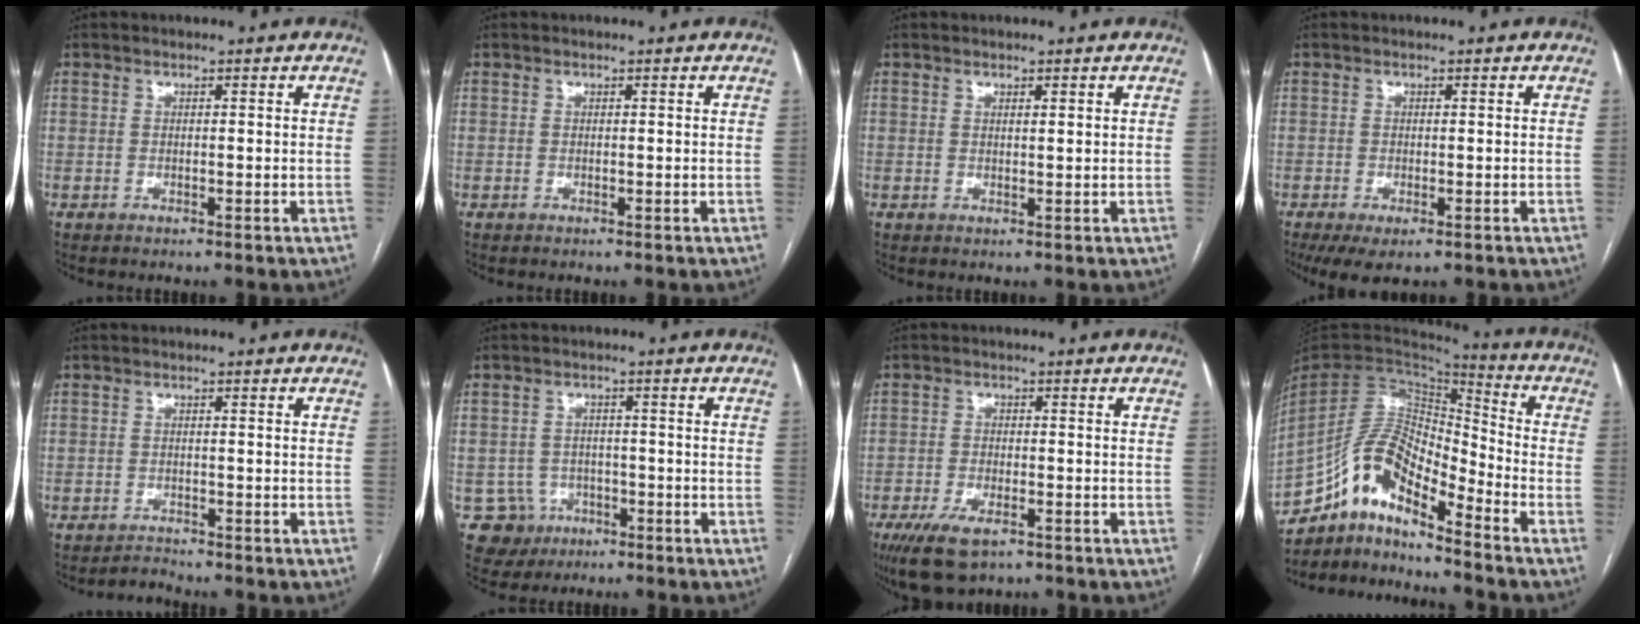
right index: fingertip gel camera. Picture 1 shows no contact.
{"total": 0.0}
{"total": 0.8, "force": [0.5, 0.0, 0.6], "torque": [-0.011, -0.002, 0.009]}
{"total": 4.7, "force": [-3.0, 1.7, 3.2], "torque": [-0.048, -0.011, -0.045]}
{"total": 1.5, "force": [-1.3, 0.0, -0.6], "torque": [0.014, -0.009, -0.021]}
{"total": 5.4, "force": [-2.2, 4.9, -0.1], "torque": [0.007, 0.012, -0.030]}
{"total": 7.3, "force": [-4.6, 2.9, 4.8], "torque": [-0.090, -0.012, -0.076]}
{"total": 13.6, "force": [-10.0, 3.7, 8.4], "torque": [-0.161, 0.031, -0.184]}